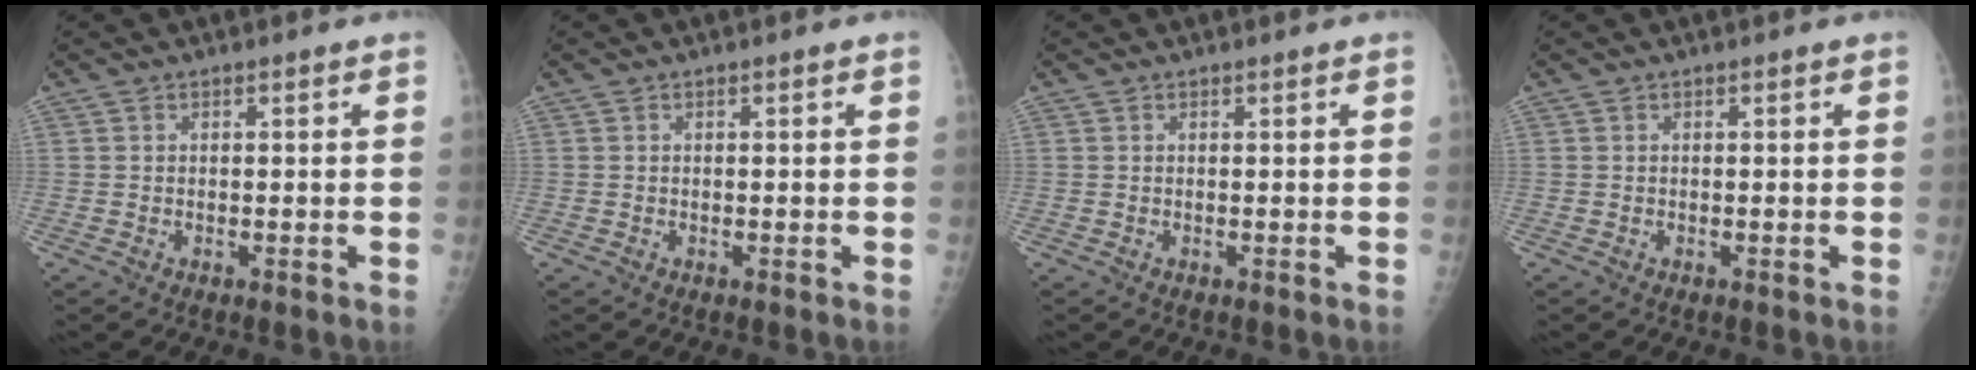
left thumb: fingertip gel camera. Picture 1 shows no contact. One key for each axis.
{"total": 0.0}
{"total": 0.0}
{"total": 0.0}